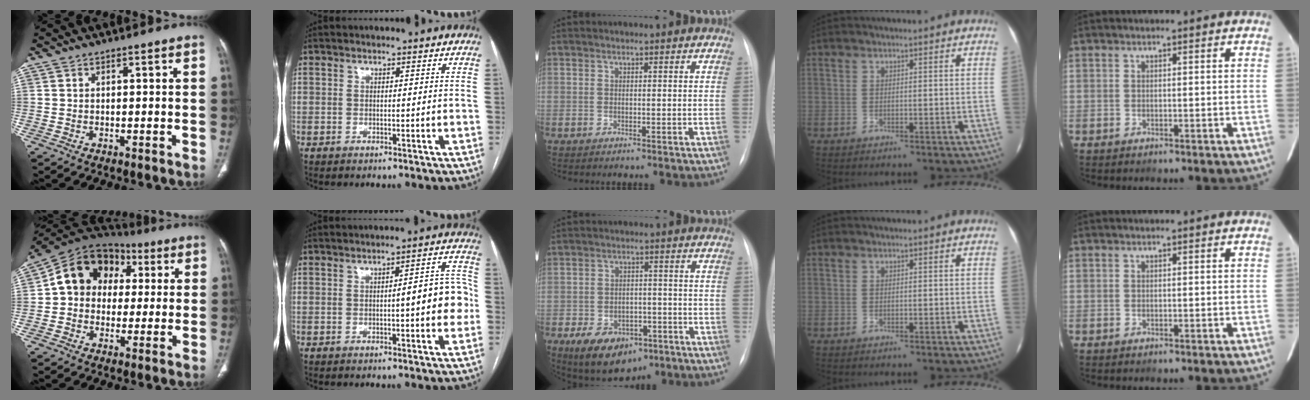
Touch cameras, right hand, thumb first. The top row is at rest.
{"thumb": {"total": 14.8, "force": [2.7, 12.2, 7.9], "torque": [-0.102, 0.033, 0.036]}, "index": {"total": 6.9, "force": [-0.8, 1.4, 6.7], "torque": [-0.081, 0.021, -0.012]}, "middle": {"total": 10.2, "force": [-5.7, 6.3, 5.6], "torque": [-0.092, 0.007, -0.079]}}